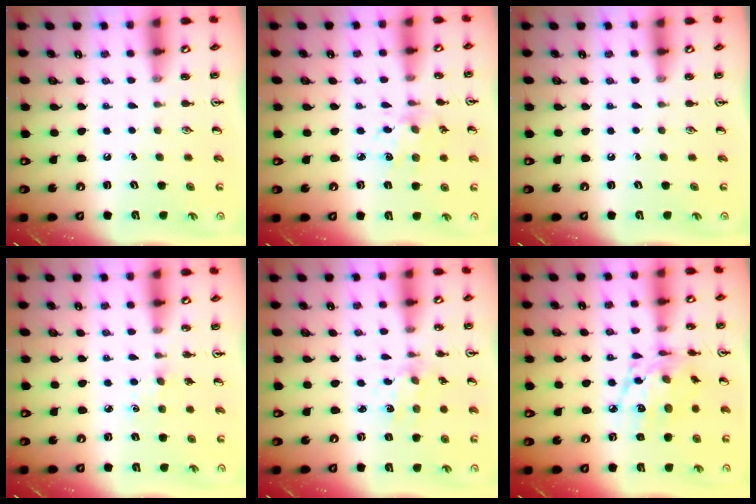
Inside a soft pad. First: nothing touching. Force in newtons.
{"total": 2.9, "press": 2.9, "slide": 0.2}
{"total": 0.0}
{"total": 2.0, "press": 2.0, "slide": 0.3}
{"total": 1.7, "press": 1.6, "slide": 0.2}
{"total": 12.9, "press": 12.8, "slide": 0.8}